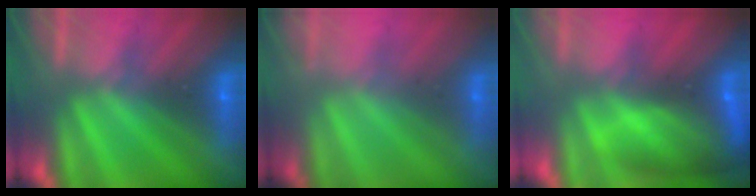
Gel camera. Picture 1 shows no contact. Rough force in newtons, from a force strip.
{"total": 1.6}
{"total": 10.8}